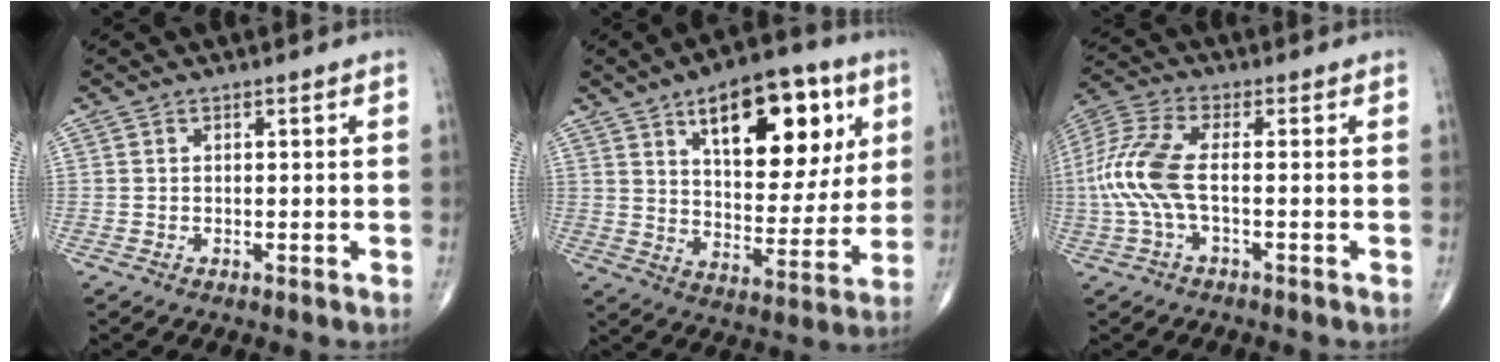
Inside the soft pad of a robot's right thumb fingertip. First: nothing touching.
{"total": 21.0, "force": [8.7, 10.4, 16.0], "torque": [-0.180, -0.031, 0.132]}
{"total": 10.1, "force": [-1.1, 3.7, 9.3], "torque": [-0.238, 0.024, -0.027]}